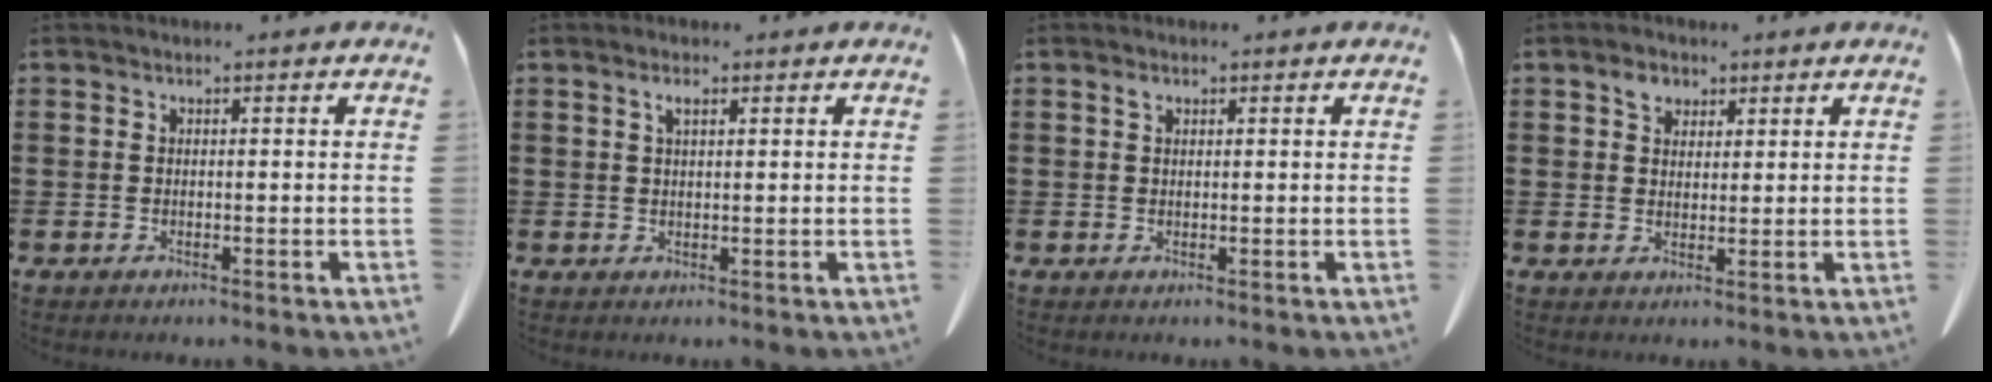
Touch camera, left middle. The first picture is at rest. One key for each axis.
{"total": 1.7, "fx": 0.8, "fy": 0.5, "fz": 1.4, "tx": -0.030, "ty": 0.003, "tz": 0.014}
{"total": 0.8, "fx": 0.4, "fy": 0.5, "fz": 0.5, "tx": -0.013, "ty": 0.004, "tz": 0.007}
{"total": 3.0, "fx": 1.9, "fy": 2.0, "fz": 1.2, "tx": -0.021, "ty": 0.004, "tz": 0.033}